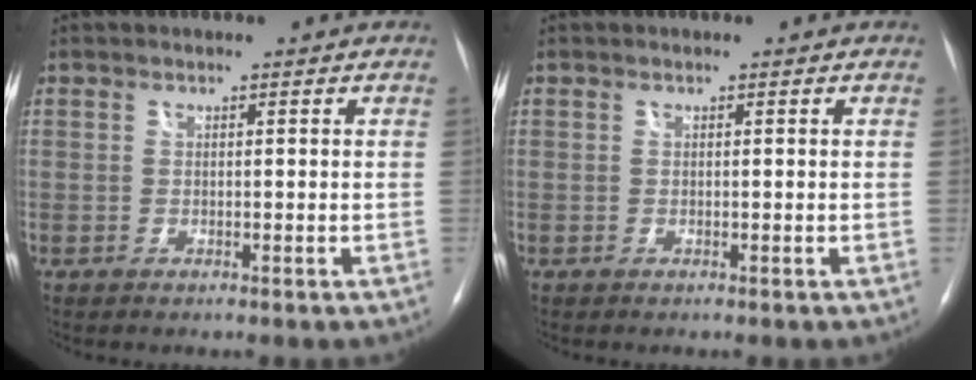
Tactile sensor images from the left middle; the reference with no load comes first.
{"total": 0.0}